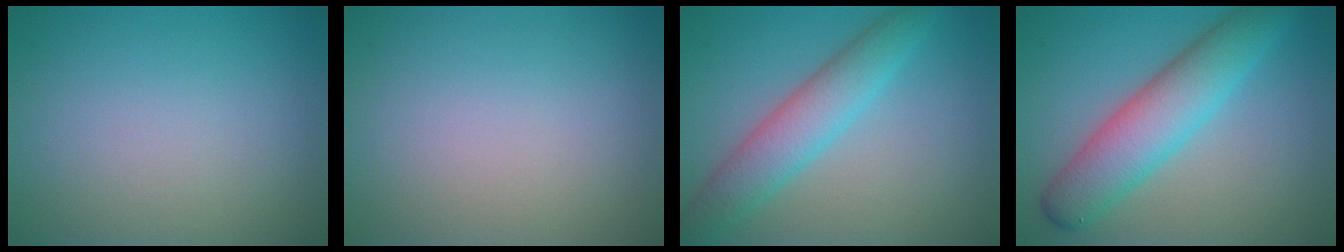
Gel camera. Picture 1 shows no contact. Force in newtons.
{"total": 0.0}
{"total": 4.7, "press": 4.7, "slide": 0.2}
{"total": 6.4, "press": 6.4, "slide": 0.2}